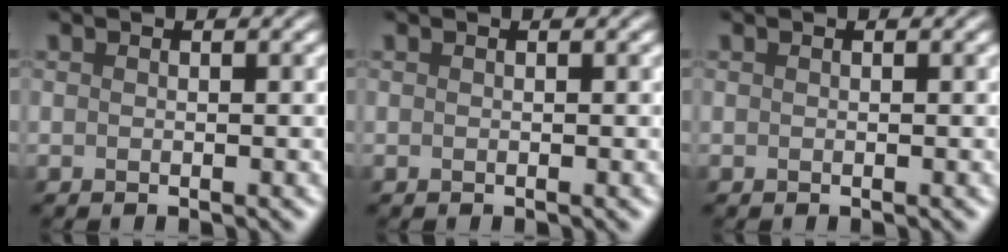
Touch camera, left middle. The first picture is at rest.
{"total": 0.0}
{"total": 0.0}